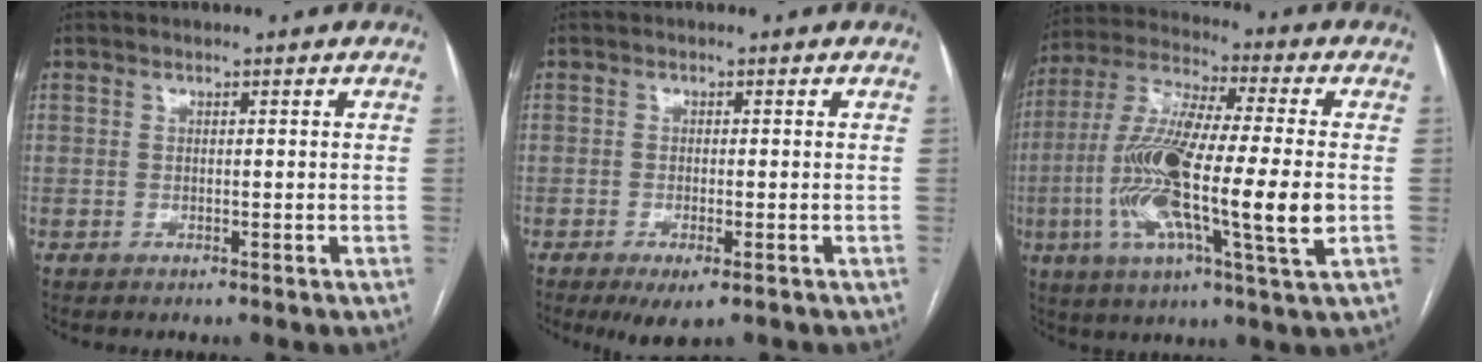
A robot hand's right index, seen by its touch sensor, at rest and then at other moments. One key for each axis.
{"total": 4.5, "fx": -2.9, "fy": 0.7, "fz": 3.3, "tx": -0.049, "ty": -0.010, "tz": -0.044}
{"total": 19.8, "fx": -3.1, "fy": 1.7, "fz": 19.4, "tx": -0.379, "ty": -0.010, "tz": -0.060}